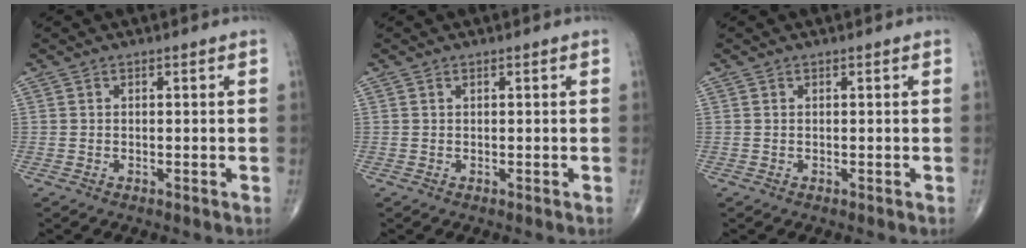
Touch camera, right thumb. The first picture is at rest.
{"total": 0.0}
{"total": 0.0}